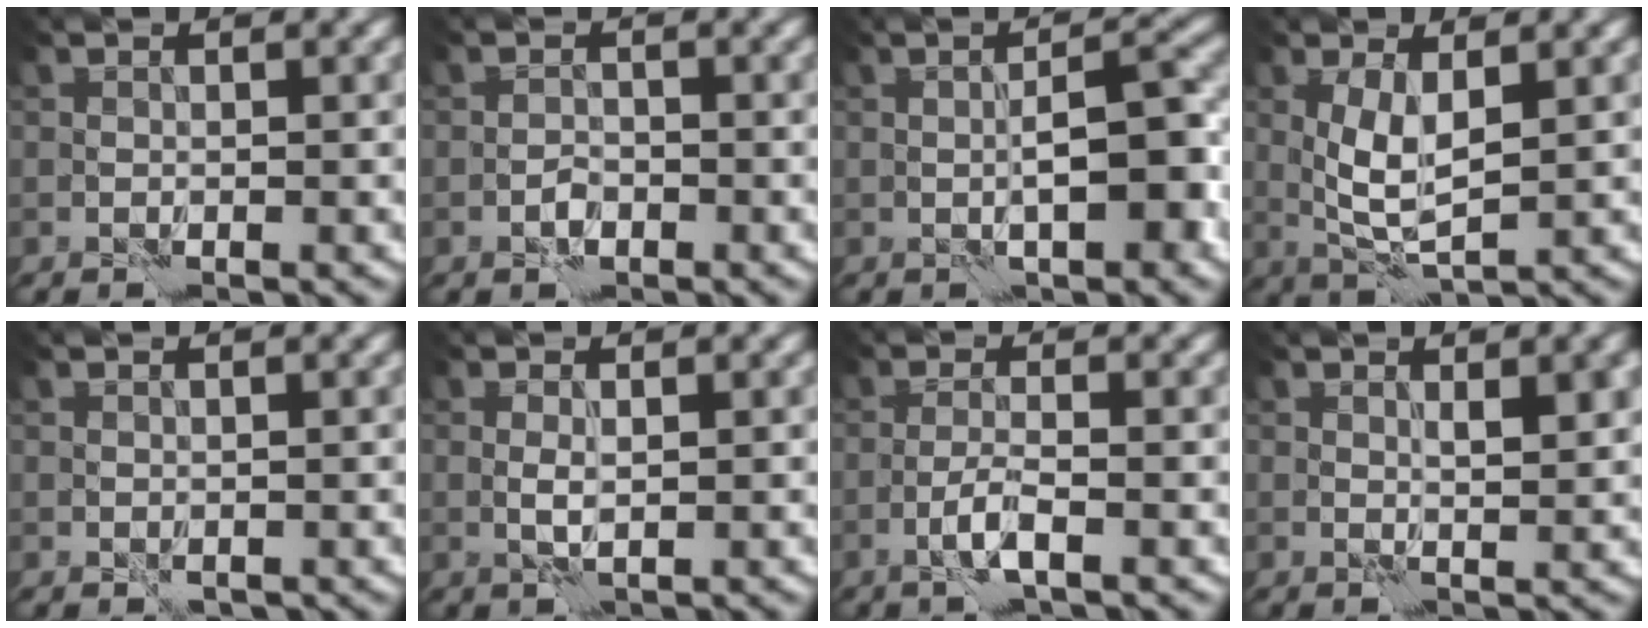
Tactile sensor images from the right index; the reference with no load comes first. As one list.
[{"total": 0.9, "force": [-0.5, 0.5, 0.5], "torque": [-0.007, 0.002, -0.011]}, {"total": 4.1, "force": [-0.5, 1.1, 3.9], "torque": [-0.062, 0.005, -0.007]}, {"total": 3.8, "force": [1.0, 1.2, 3.4], "torque": [-0.076, -0.004, 0.024]}, {"total": 0.7, "force": [0.0, 0.7, 0.2], "torque": [0.002, -0.006, 0.002]}, {"total": 1.1, "force": [0.3, 0.2, 1.0], "torque": [-0.023, -0.004, 0.007]}, {"total": 2.0, "force": [-0.9, 0.1, 1.8], "torque": [-0.037, 0.004, -0.022]}, {"total": 2.2, "force": [1.0, 0.6, 1.8], "torque": [-0.025, -0.004, 0.020]}]